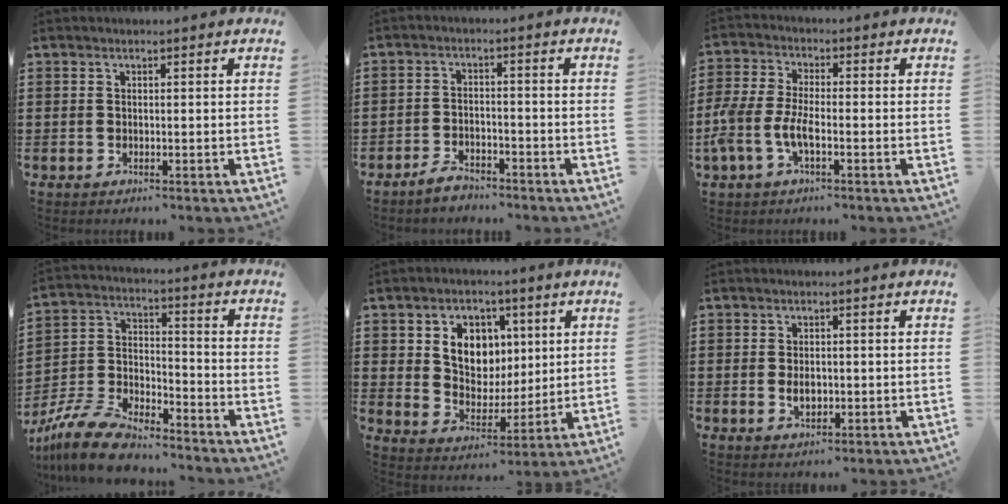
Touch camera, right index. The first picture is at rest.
{"total": 2.8, "force": [-2.6, 0.6, 0.8], "torque": [-0.018, 0.005, -0.052]}
{"total": 5.3, "force": [-2.2, 2.0, 4.4], "torque": [-0.118, -0.010, -0.052]}
{"total": 10.7, "force": [-9.5, 2.4, 4.3], "torque": [-0.099, 0.020, -0.187]}
{"total": 7.8, "force": [2.8, 6.3, 3.4], "torque": [-0.083, 0.009, 0.050]}
{"total": 2.5, "force": [-0.2, 1.6, 1.9], "torque": [-0.038, 0.005, -0.005]}